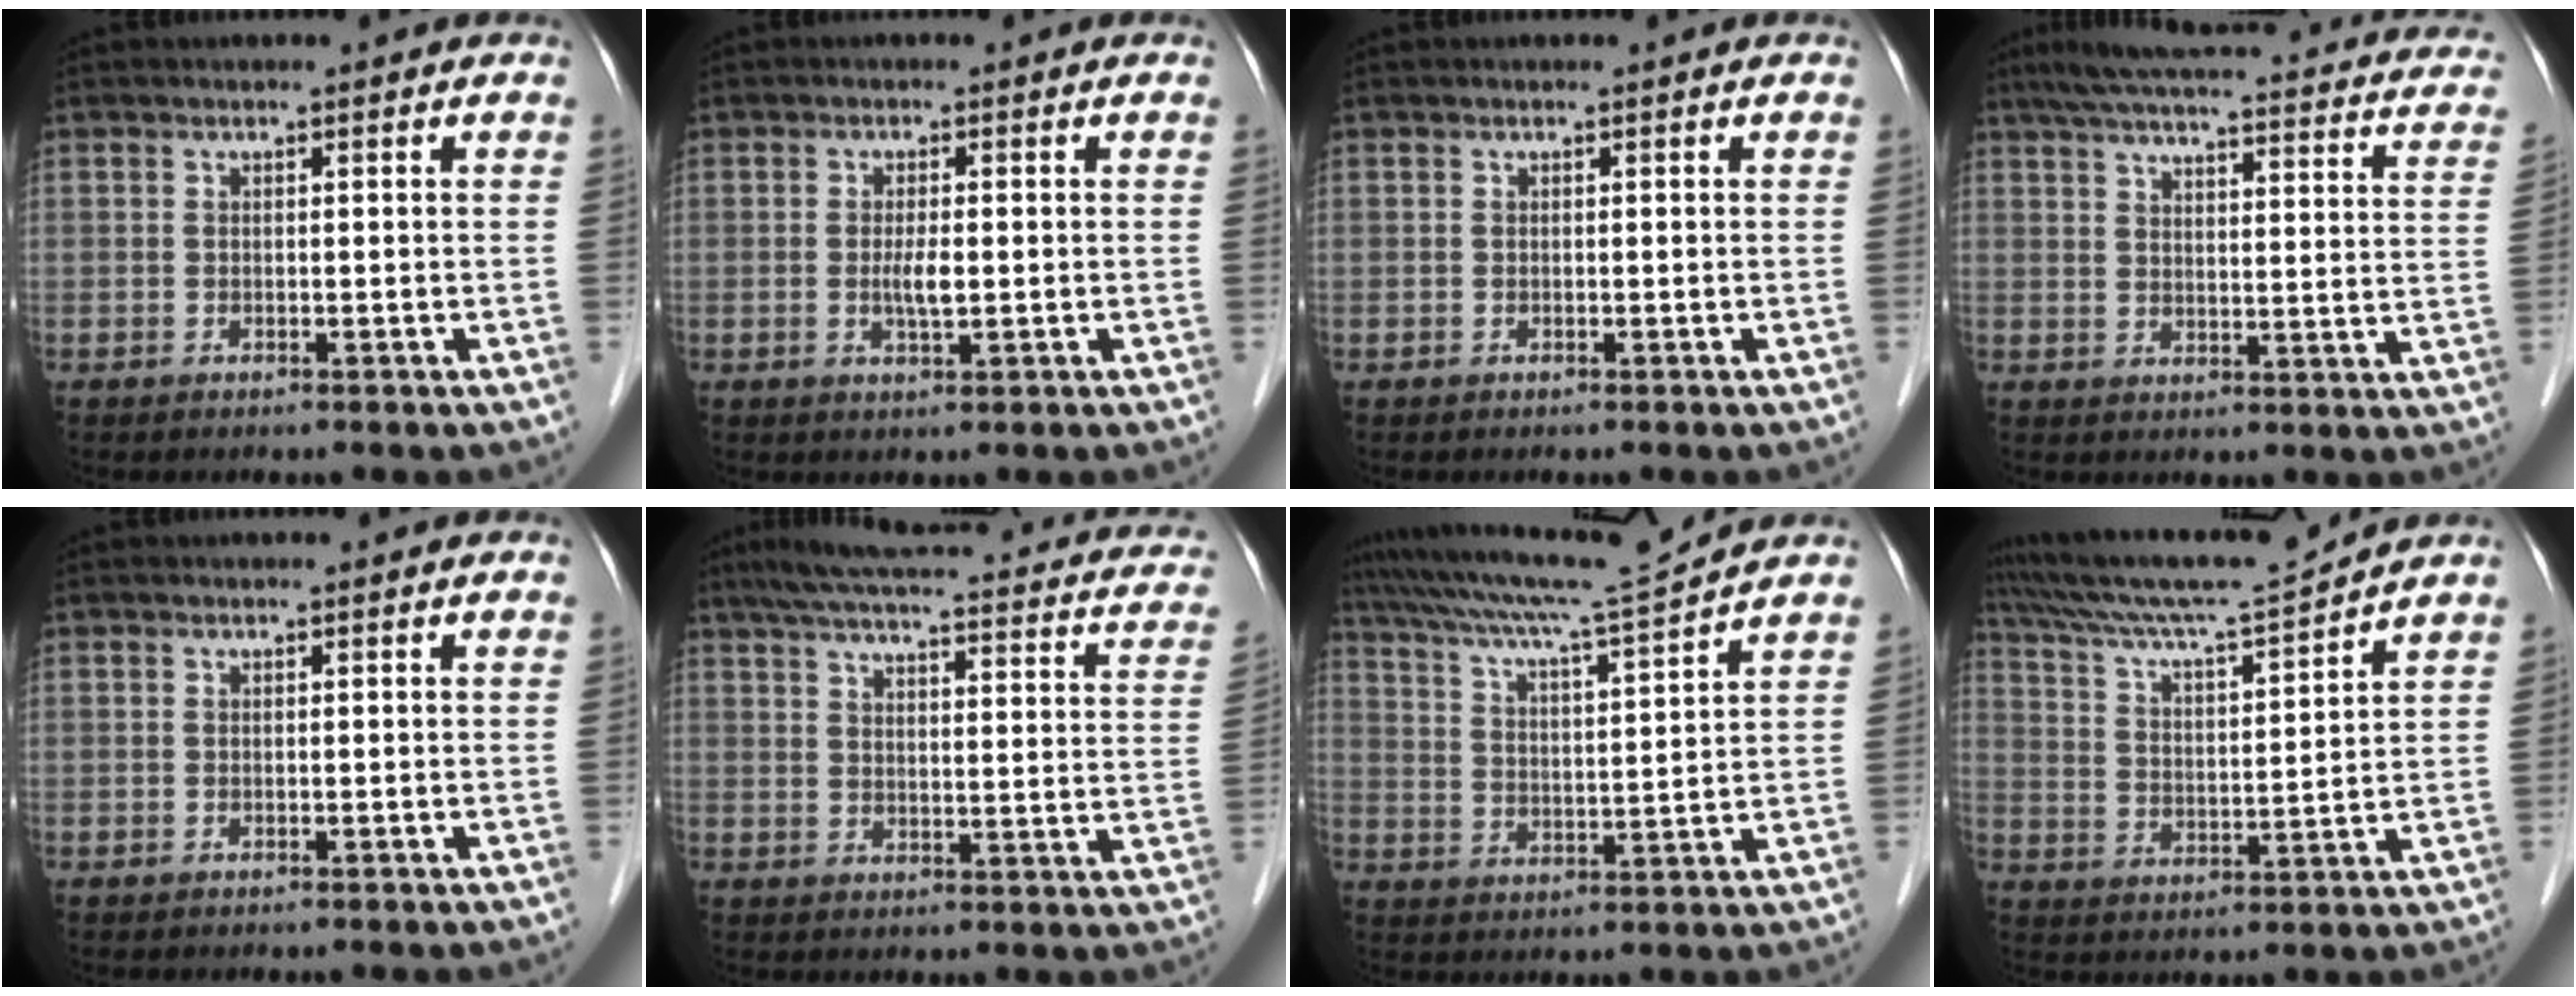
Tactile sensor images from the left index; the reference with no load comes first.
{"total": 2.6, "force": [-0.5, 0.5, 2.5], "torque": [-0.052, -0.005, -0.007]}
{"total": 0.0}
{"total": 26.7, "force": [22.3, 5.1, 13.8], "torque": [-0.199, 0.015, 0.261]}
{"total": 0.0}
{"total": 24.5, "force": [19.7, 5.1, 13.7], "torque": [-0.195, 0.023, 0.228]}
{"total": 13.1, "force": [11.9, -2.4, 4.9], "torque": [-0.095, -0.013, 0.194]}
{"total": 13.0, "force": [12.2, -1.9, 4.2], "torque": [-0.086, -0.009, 0.208]}